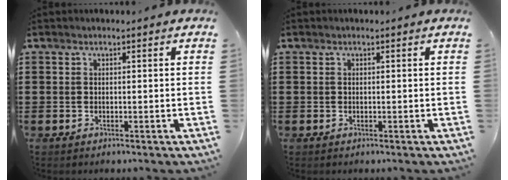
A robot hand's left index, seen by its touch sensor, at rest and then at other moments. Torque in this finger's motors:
{"motor_torque": [0.01, 0.02, 0.00, 0.00]}